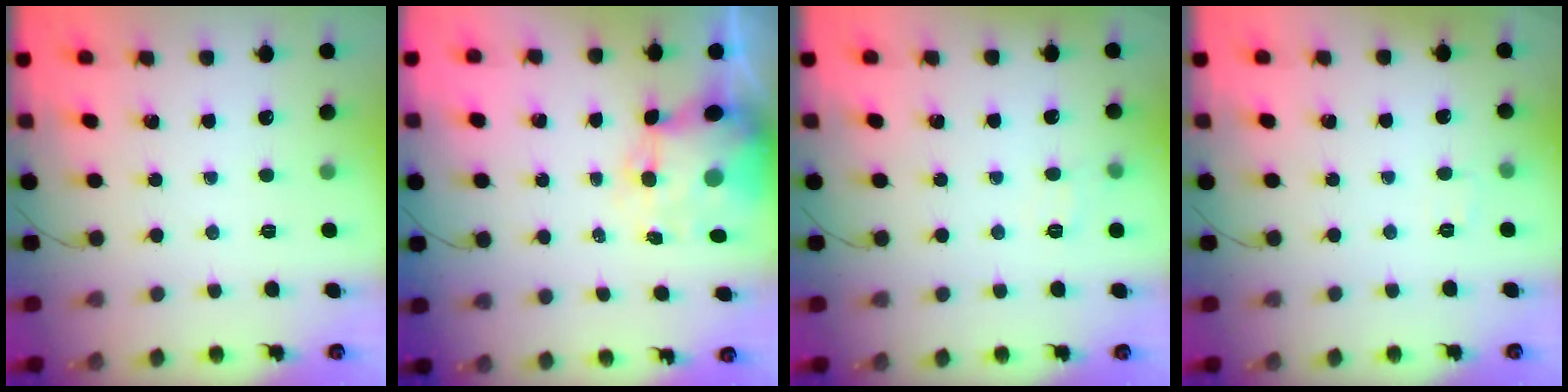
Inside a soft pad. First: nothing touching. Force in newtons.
{"total": 8.5, "press": 8.2, "slide": 2.2}
{"total": 5.6, "press": 5.4, "slide": 1.2}
{"total": 2.4, "press": 2.1, "slide": 1.1}